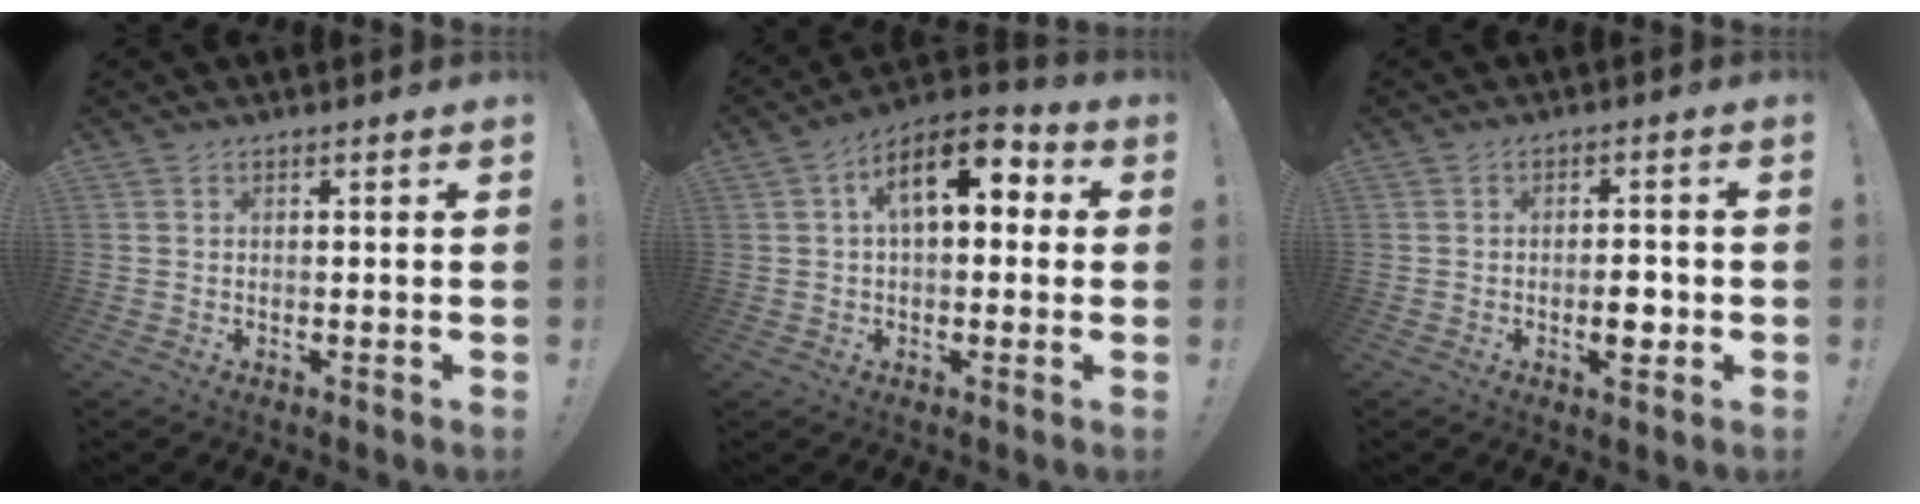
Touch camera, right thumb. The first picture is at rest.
{"total": 12.9, "force": [3.9, 6.5, 10.4], "torque": [-0.156, 0.000, 0.066]}
{"total": 5.8, "force": [-1.7, 2.6, 4.9], "torque": [-0.061, 0.005, -0.029]}